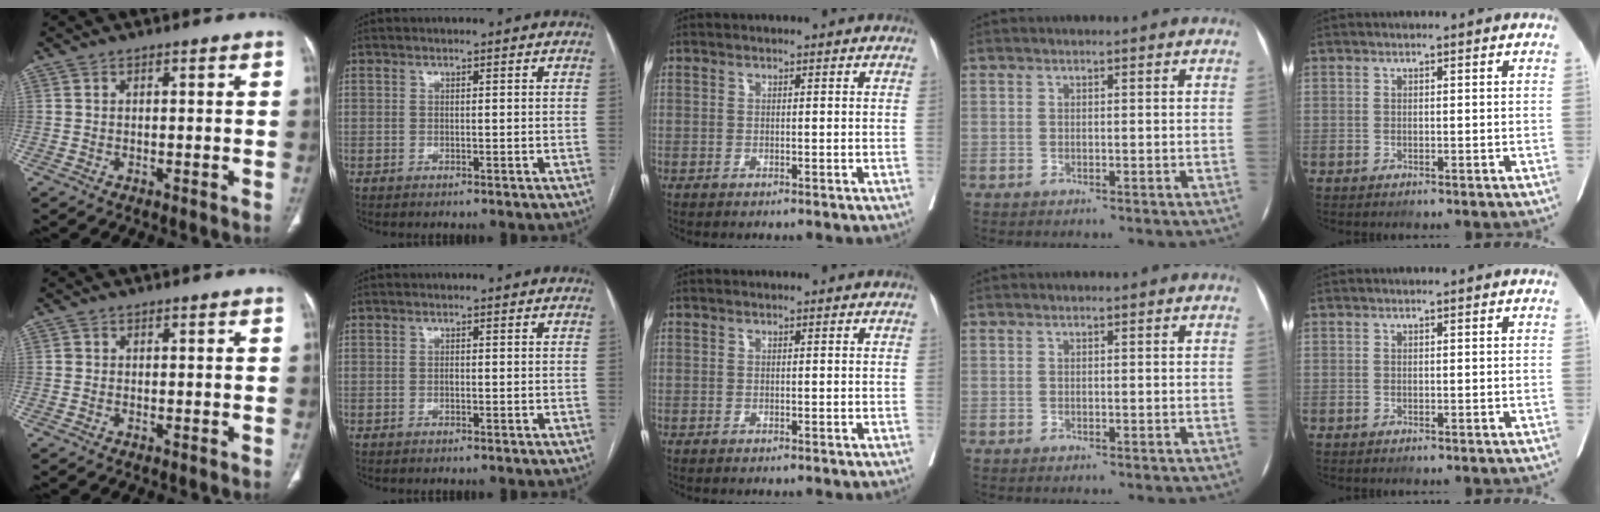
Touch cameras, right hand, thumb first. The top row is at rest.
{"thumb": {"total": 0.5, "force": [0.0, 0.5, 0.1], "torque": [0.000, 0.003, 0.002]}, "index": {"total": 0.5, "force": [-0.2, 0.3, 0.4], "torque": [-0.010, 0.001, -0.005]}}